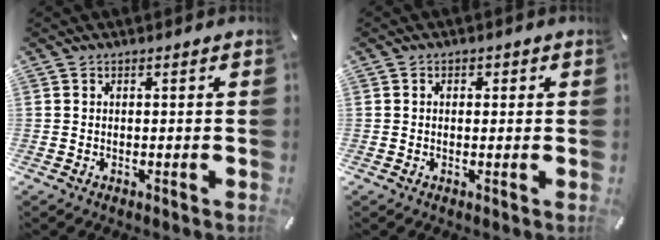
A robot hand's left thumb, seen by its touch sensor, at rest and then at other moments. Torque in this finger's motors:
{"motor_torque": [-0.22, -0.47, -0.04, 0.23, 0.04]}